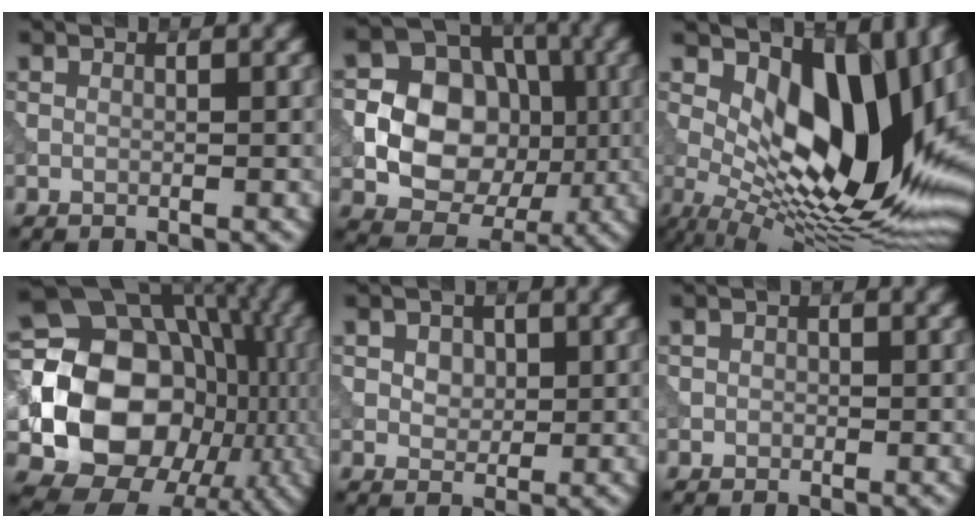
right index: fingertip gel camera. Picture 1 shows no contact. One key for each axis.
{"total": 10.9, "fx": -0.8, "fy": 9.1, "fz": 6.0, "tx": -0.091, "ty": 0.007, "tz": -0.029}
{"total": 14.8, "fx": 2.4, "fy": 7.0, "fz": 12.8, "tx": -0.175, "ty": -0.005, "tz": 0.033}
{"total": 16.0, "fx": -2.2, "fy": 13.1, "fz": 8.9, "tx": -0.148, "ty": -0.016, "tz": -0.047}
{"total": 2.1, "fx": 0.8, "fy": 1.6, "fz": 1.2, "tx": -0.026, "ty": 0.000, "tz": 0.011}
{"total": 0.6, "fx": -0.2, "fy": 0.6, "fz": 0.1, "tx": -0.002, "ty": -0.002, "tz": -0.006}